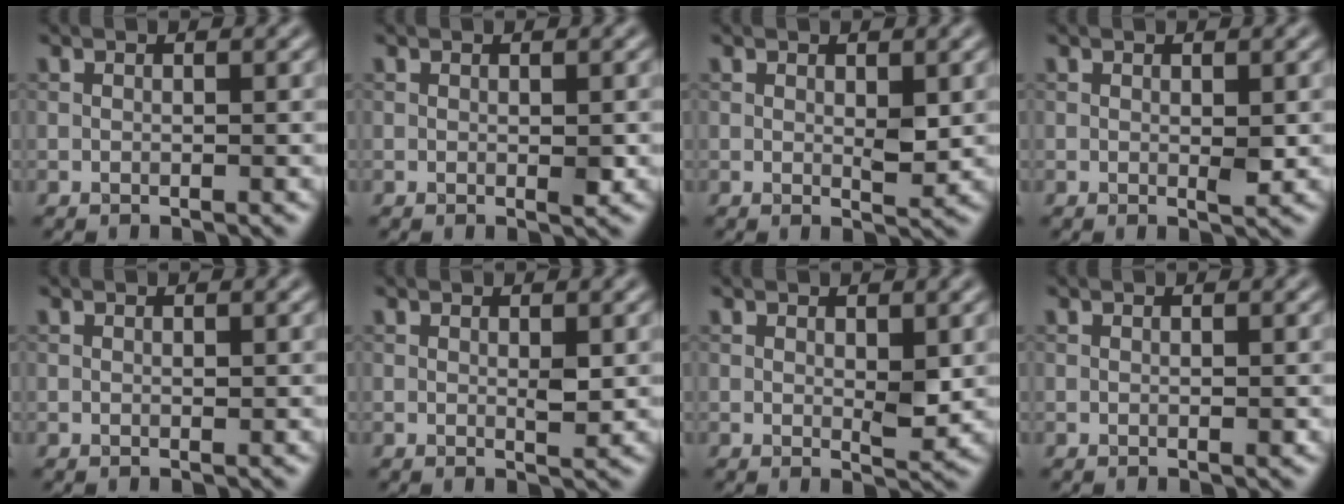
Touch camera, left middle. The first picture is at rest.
{"total": 0.8, "force": [-0.1, 0.4, 0.7], "torque": [-0.008, -0.003, -0.001]}
{"total": 1.6, "force": [0.3, 0.7, 1.4], "torque": [-0.022, -0.008, 0.008]}
{"total": 1.0, "force": [0.0, 0.4, 1.0], "torque": [-0.014, -0.004, 0.000]}
{"total": 0.0}
{"total": 1.2, "force": [0.1, 0.4, 1.1], "torque": [-0.019, -0.006, 0.003]}
{"total": 1.9, "force": [0.3, 0.8, 1.7], "torque": [-0.026, -0.009, 0.009]}
{"total": 0.0}